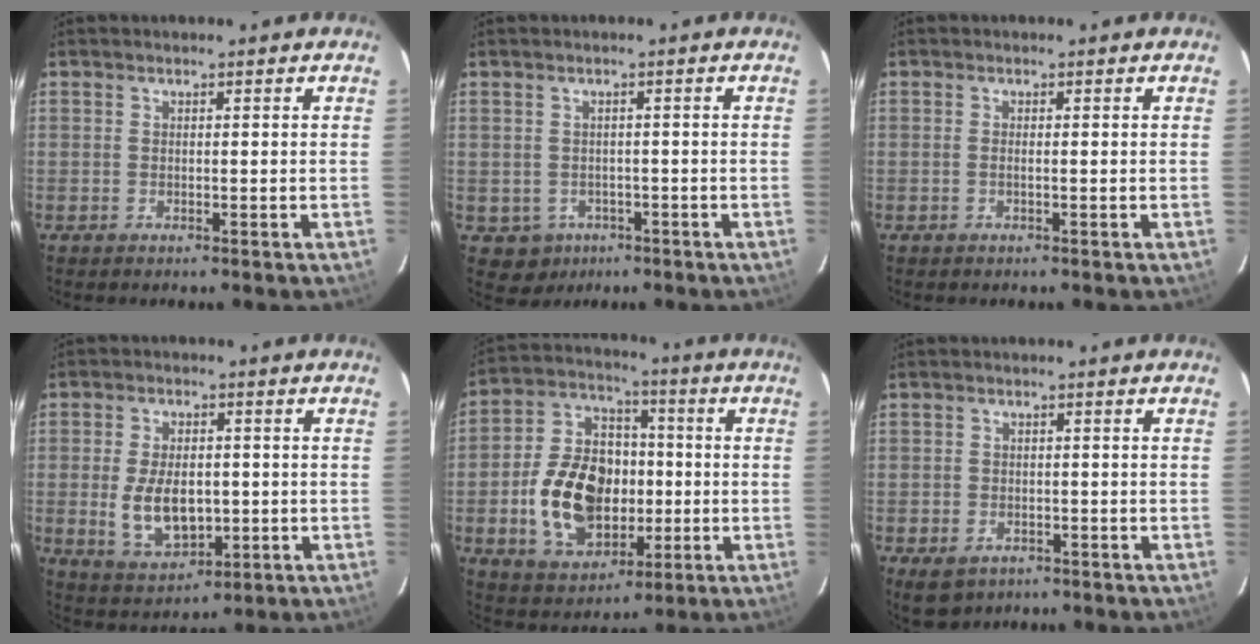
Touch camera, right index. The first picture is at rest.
{"total": 4.4, "force": [-1.7, 3.9, 0.8], "torque": [-0.026, 0.005, -0.013]}
{"total": 0.7, "force": [-0.2, -0.1, 0.7], "torque": [-0.014, 0.001, -0.005]}
{"total": 10.0, "force": [-1.3, 5.8, 8.1], "torque": [-0.163, -0.009, -0.008]}
{"total": 17.2, "force": [-2.8, 11.9, 12.1], "torque": [-0.253, 0.024, -0.031]}
{"total": 5.3, "force": [-3.0, 3.8, 2.3], "torque": [-0.053, -0.009, -0.040]}